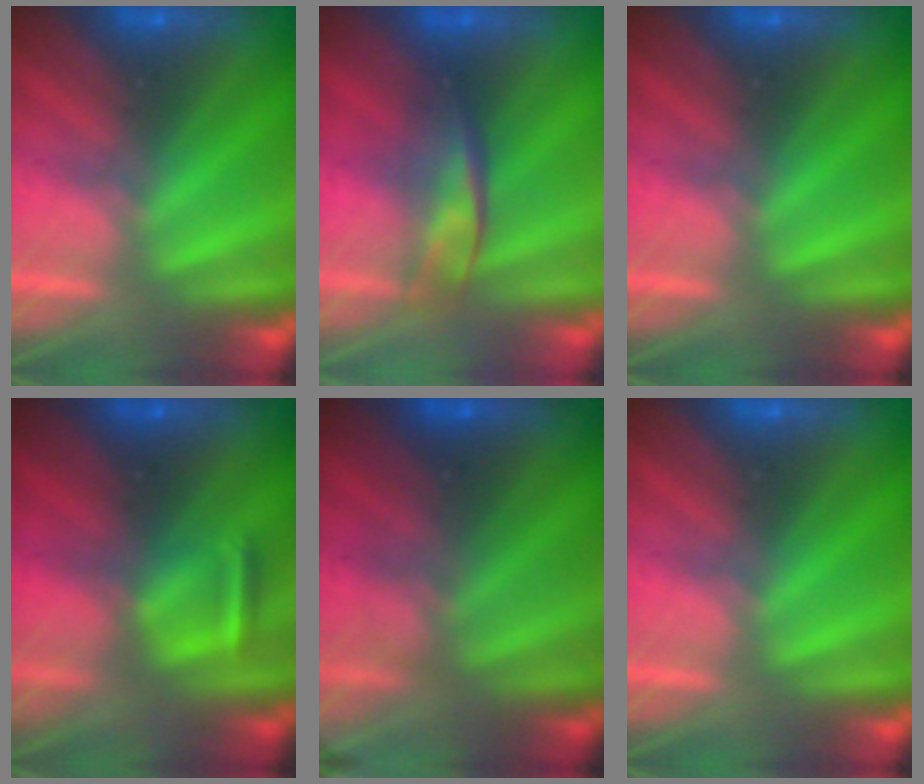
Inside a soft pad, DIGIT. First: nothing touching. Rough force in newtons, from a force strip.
{"total": 2.2}
{"total": 0.0}
{"total": 2.9}
{"total": 2.8}
{"total": 0.0}